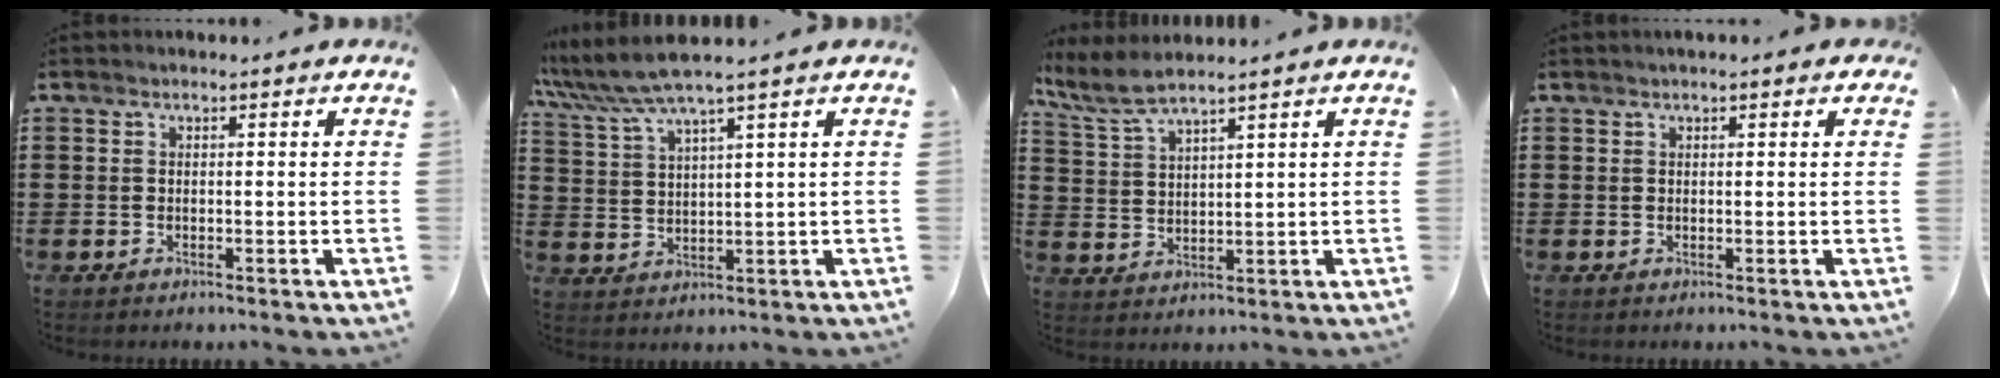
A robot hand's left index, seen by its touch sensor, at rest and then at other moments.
{"total": 5.3, "force": [4.1, 0.0, 3.4], "torque": [-0.086, -0.015, 0.067]}
{"total": 4.9, "force": [4.1, 0.4, 2.6], "torque": [-0.065, -0.010, 0.073]}
{"total": 0.6, "force": [0.4, 0.2, 0.4], "torque": [-0.009, 0.004, 0.007]}